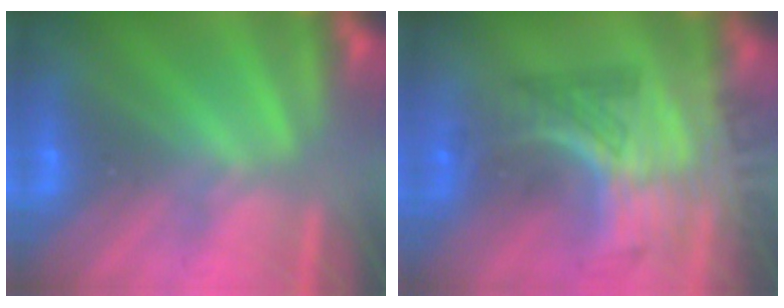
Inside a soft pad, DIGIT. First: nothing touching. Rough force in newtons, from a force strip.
{"total": 3.1}